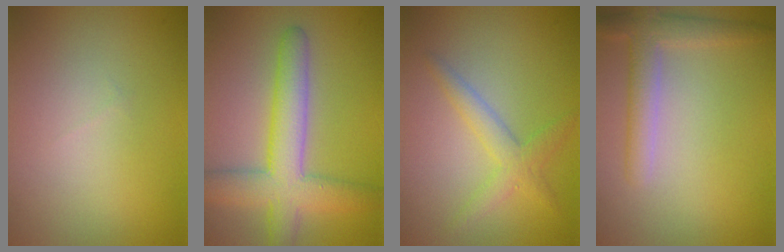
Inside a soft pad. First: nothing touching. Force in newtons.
{"total": 6.4, "press": 6.4, "slide": 0.3}
{"total": 2.5, "press": 2.5, "slide": 0.1}
{"total": 3.0, "press": 3.0, "slide": 0.2}